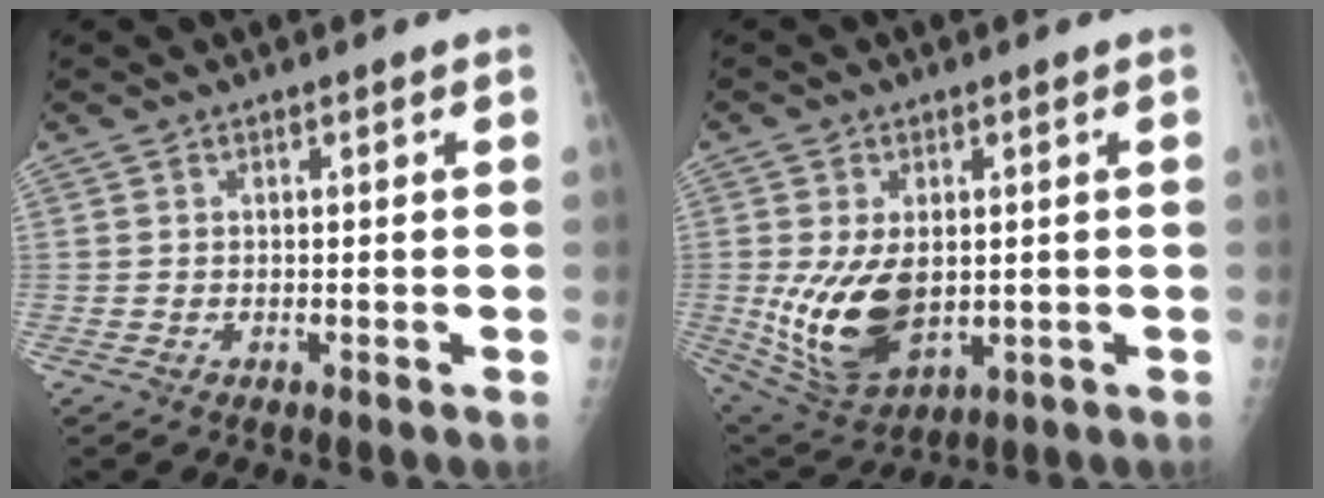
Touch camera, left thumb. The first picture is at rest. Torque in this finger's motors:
{"motor_torque": [0.96, 1.11, 1.52, -0.08, 0.16]}